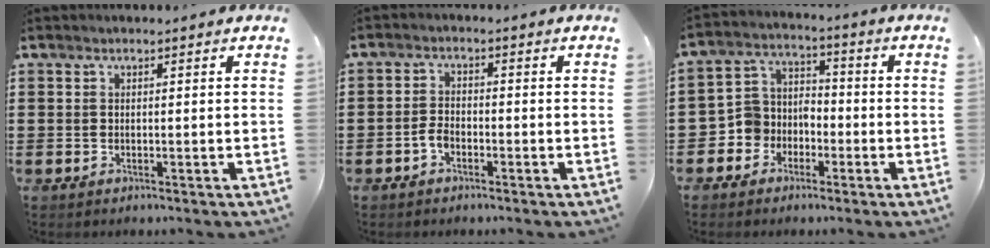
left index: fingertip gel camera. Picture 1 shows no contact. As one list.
[{"total": 2.3, "force": [-1.1, 1.3, 1.6], "torque": [-0.046, -0.001, -0.027]}, {"total": 5.6, "force": [-3.3, 4.5, 0.2], "torque": [-0.032, 0.010, -0.072]}]